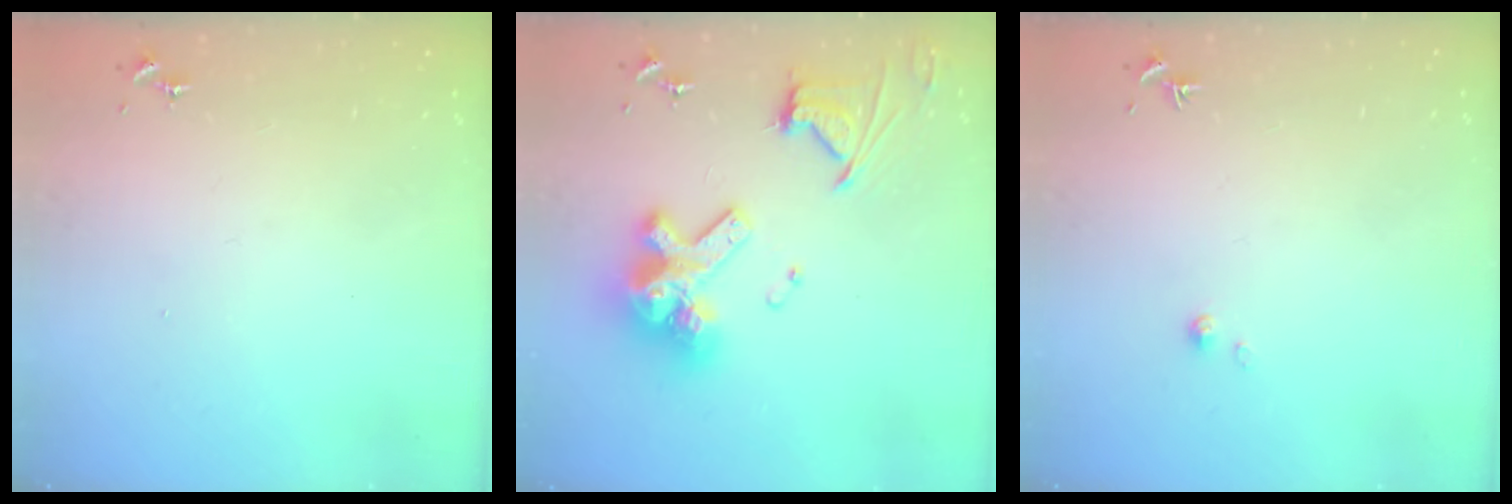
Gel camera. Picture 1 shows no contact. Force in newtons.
{"total": 20.0, "press": 19.9, "slide": 2.4}
{"total": 2.0, "press": 1.9, "slide": 0.2}